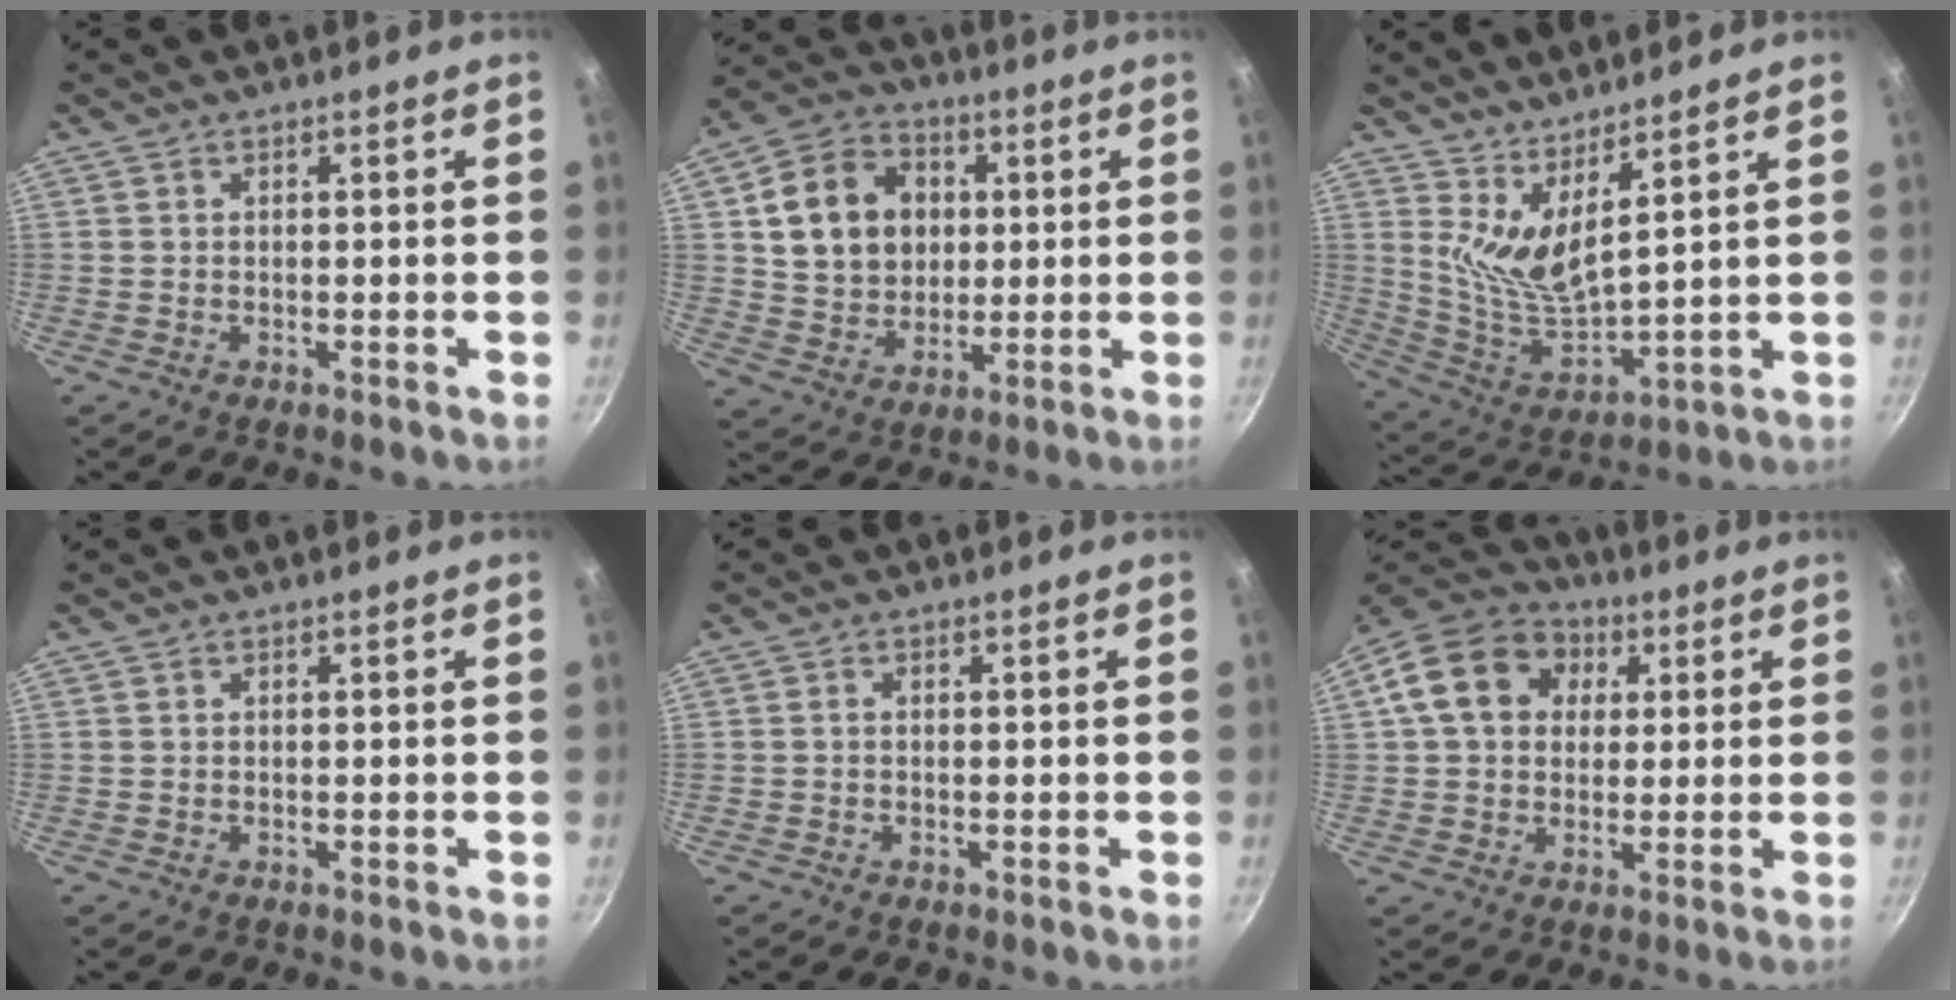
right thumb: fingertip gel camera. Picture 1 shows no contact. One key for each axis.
{"total": 14.8, "fx": 2.8, "fy": 12.1, "fz": 8.1, "tx": -0.120, "ty": 0.008, "tz": 0.050}
{"total": 10.2, "fx": 6.5, "fy": 2.3, "fz": 7.5, "tx": -0.139, "ty": -0.081, "tz": 0.131}
{"total": 0.0}
{"total": 0.5, "fx": -0.1, "fy": 0.4, "fz": 0.2, "tx": -0.002, "ty": 0.003, "tz": -0.004}
{"total": 14.8, "fx": 3.8, "fy": 11.8, "fz": 8.2, "tx": -0.130, "ty": 0.023, "tz": 0.047}